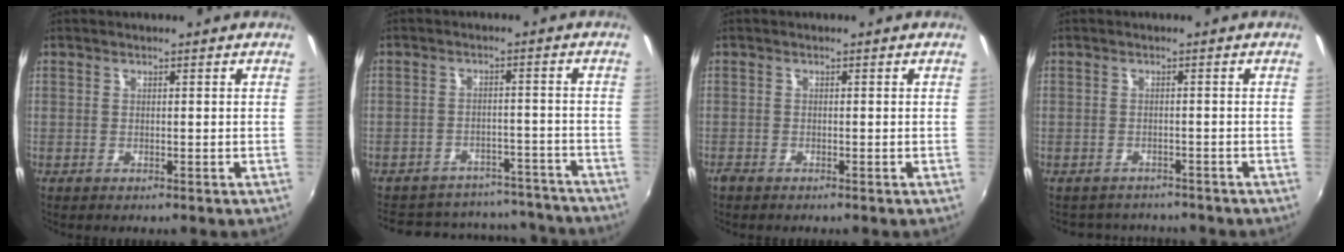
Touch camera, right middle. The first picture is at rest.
{"total": 19.9, "force": [-17.3, 7.8, 5.9], "torque": [-0.123, 0.050, -0.200]}
{"total": 1.1, "force": [-0.9, 0.4, 0.4], "torque": [-0.010, -0.004, -0.019]}
{"total": 4.8, "force": [-4.3, 2.0, 0.6], "torque": [-0.021, -0.005, -0.063]}